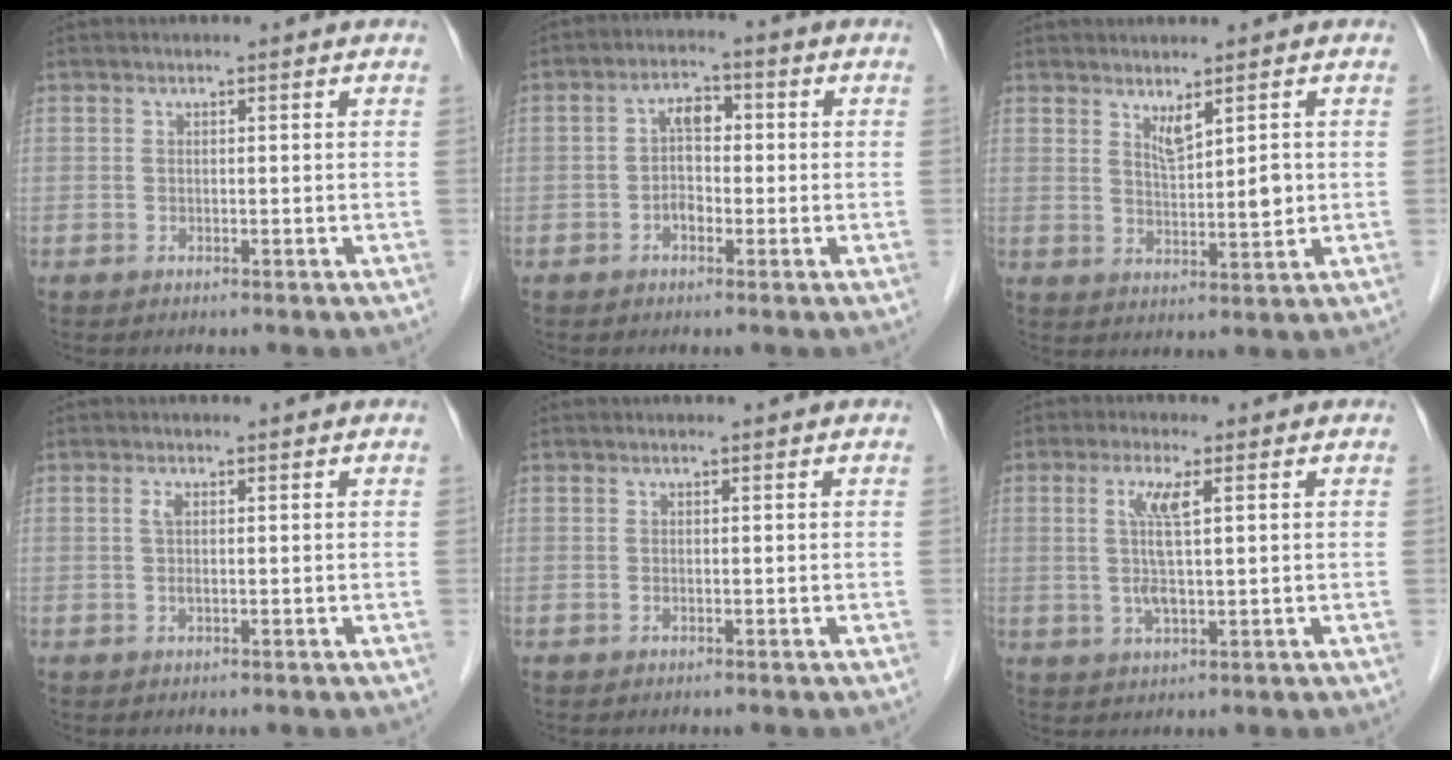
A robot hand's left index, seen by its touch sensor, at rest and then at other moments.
{"total": 3.8, "force": [-0.8, 2.5, 2.8], "torque": [-0.054, 0.019, -0.018]}
{"total": 4.1, "force": [1.5, 0.9, 3.8], "torque": [-0.063, -0.010, 0.031]}
{"total": 1.1, "force": [0.2, 0.3, 1.1], "torque": [-0.030, 0.001, 0.002]}
{"total": 0.0}
{"total": 5.3, "force": [1.1, 0.5, 5.2], "torque": [-0.112, -0.001, 0.025]}